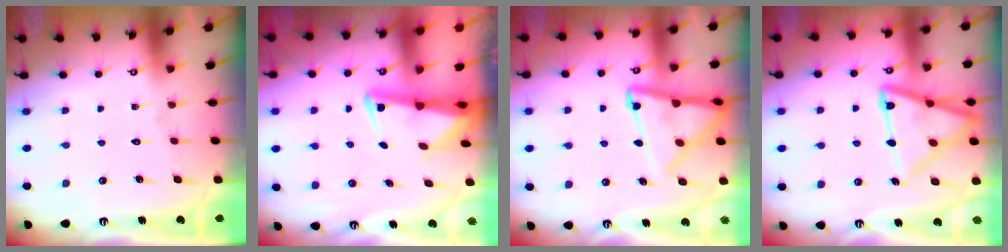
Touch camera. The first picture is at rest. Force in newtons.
{"total": 2.8, "press": 2.7, "slide": 0.6}
{"total": 13.1, "press": 13.1, "slide": 1.4}
{"total": 16.2, "press": 16.1, "slide": 1.6}